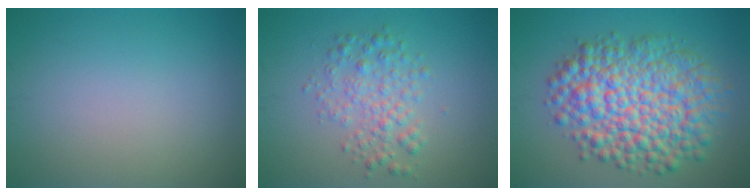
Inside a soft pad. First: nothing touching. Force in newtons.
{"total": 3.1, "press": 3.1, "slide": 0.0}
{"total": 10.1, "press": 10.1, "slide": 0.2}